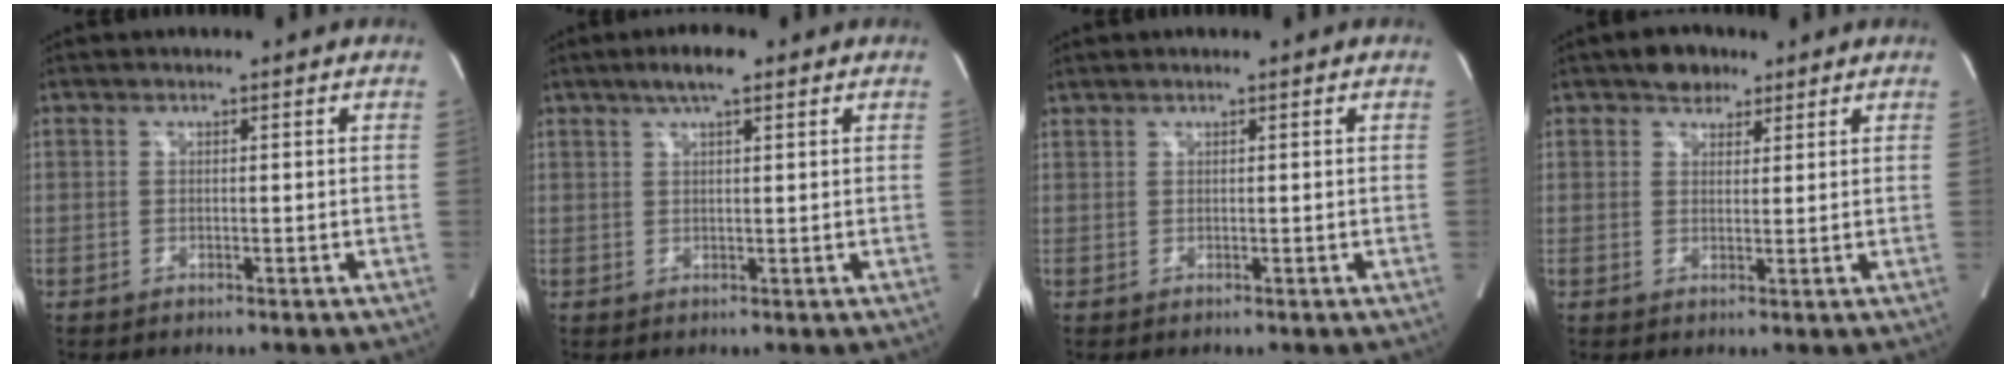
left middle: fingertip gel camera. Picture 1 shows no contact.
{"total": 4.2, "force": [2.7, 0.6, 3.1], "torque": [-0.062, 0.009, 0.046]}
{"total": 0.5, "force": [0.5, 0.0, 0.0], "torque": [-0.007, 0.005, 0.015]}
{"total": 3.7, "force": [2.6, 2.3, 1.2], "torque": [-0.020, 0.007, 0.042]}